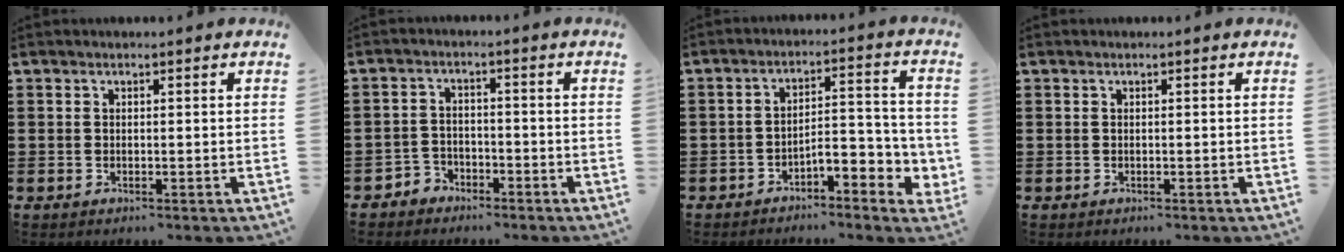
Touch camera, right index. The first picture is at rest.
{"total": 2.6, "force": [-2.2, 1.4, 0.2], "torque": [-0.013, 0.004, -0.047]}
{"total": 4.2, "force": [-2.7, 1.6, 2.8], "torque": [-0.044, -0.004, -0.058]}
{"total": 0.0}